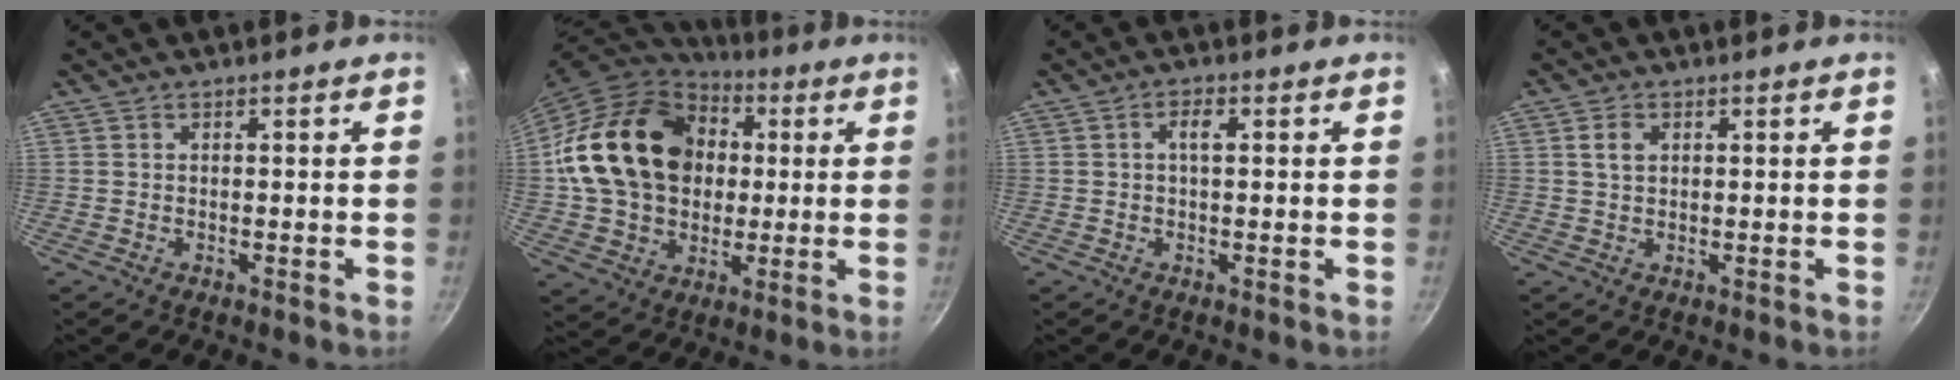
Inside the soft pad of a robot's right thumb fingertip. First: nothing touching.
{"total": 22.9, "force": [2.9, 18.0, 13.9], "torque": [-0.224, 0.028, 0.054]}
{"total": 2.5, "force": [0.4, 1.0, 2.3], "torque": [-0.045, 0.008, 0.003]}
{"total": 2.8, "force": [0.9, 2.0, 1.8], "torque": [-0.026, 0.001, 0.017]}